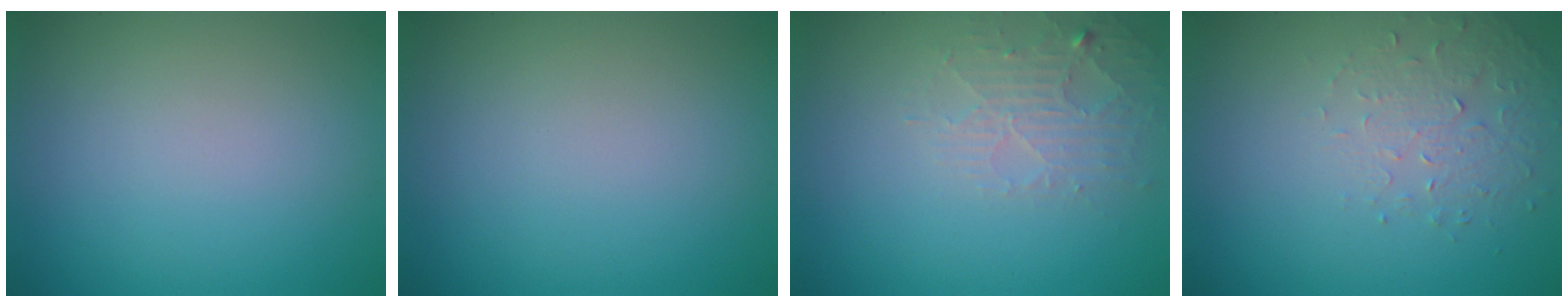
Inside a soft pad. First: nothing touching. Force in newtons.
{"total": 0.0}
{"total": 2.6, "press": 2.6, "slide": 0.4}
{"total": 1.6, "press": 1.1, "slide": 1.2}